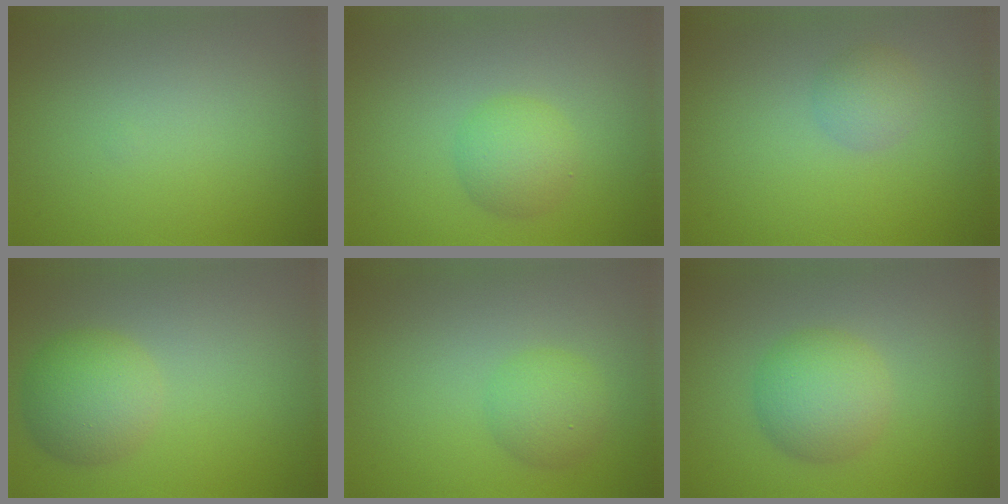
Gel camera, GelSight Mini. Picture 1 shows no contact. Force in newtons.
{"total": 2.8, "press": 2.8, "slide": 0.1}
{"total": 1.8, "press": 1.8, "slide": 0.0}
{"total": 4.2, "press": 4.2, "slide": 0.1}
{"total": 2.6, "press": 2.6, "slide": 0.1}
{"total": 4.2, "press": 4.2, "slide": 0.1}